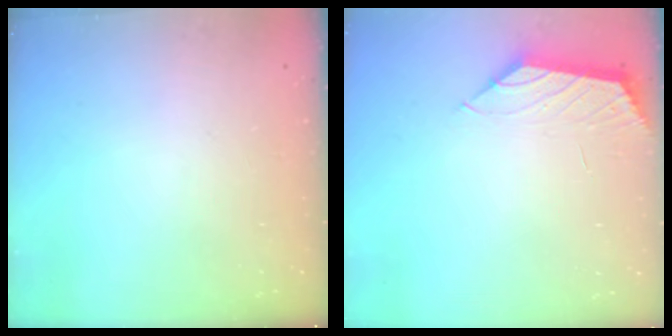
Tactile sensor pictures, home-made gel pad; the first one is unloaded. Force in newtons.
{"total": 0.7, "press": 0.5, "slide": 0.5}